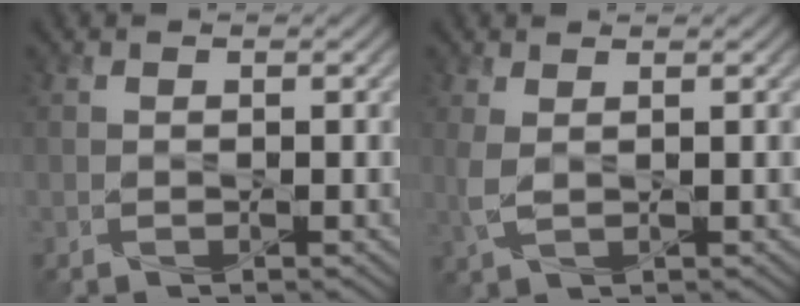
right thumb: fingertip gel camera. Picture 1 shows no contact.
{"total": 2.4, "force": [0.9, 0.9, 2.0], "torque": [-0.061, -0.001, 0.018]}